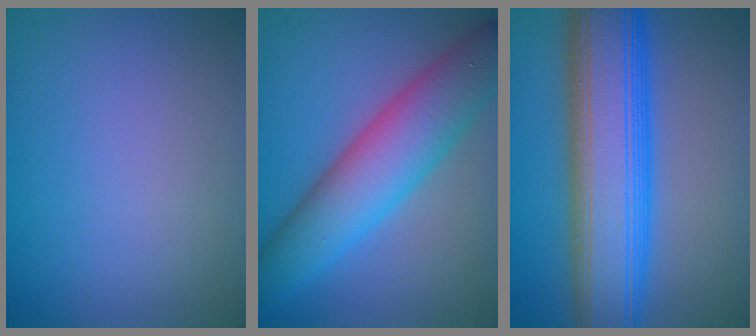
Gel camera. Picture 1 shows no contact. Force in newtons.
{"total": 8.7, "press": 8.7, "slide": 0.4}
{"total": 12.0, "press": 12.0, "slide": 0.2}